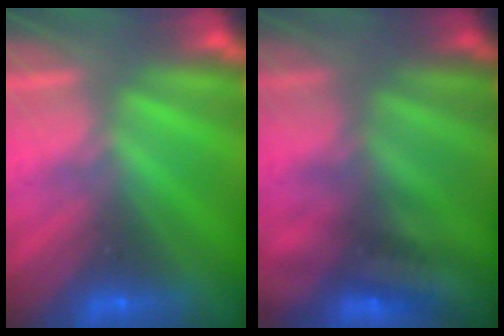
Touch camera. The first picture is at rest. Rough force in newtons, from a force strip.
{"total": 2.4}